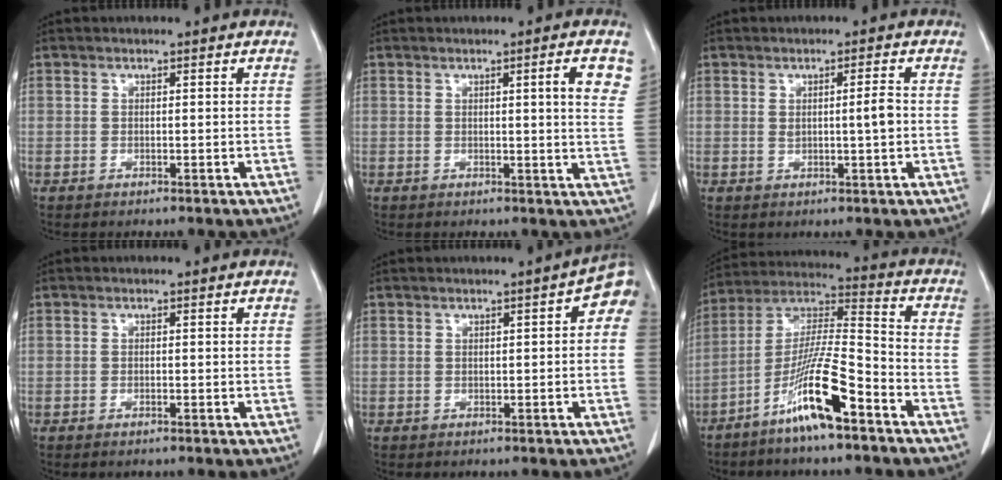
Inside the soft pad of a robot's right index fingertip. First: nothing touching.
{"total": 5.1, "force": [2.1, 0.0, 4.7], "torque": [-0.050, -0.006, 0.021]}
{"total": 2.7, "force": [0.2, 0.2, 2.7], "torque": [-0.045, -0.001, 0.004]}
{"total": 0.7, "force": [-0.6, 0.2, 0.3], "torque": [-0.006, -0.002, -0.010]}
{"total": 3.8, "force": [0.8, 1.1, 3.5], "torque": [-0.034, 0.015, 0.004]}
{"total": 13.5, "force": [-8.0, 0.9, 10.8], "torque": [-0.210, -0.012, -0.153]}